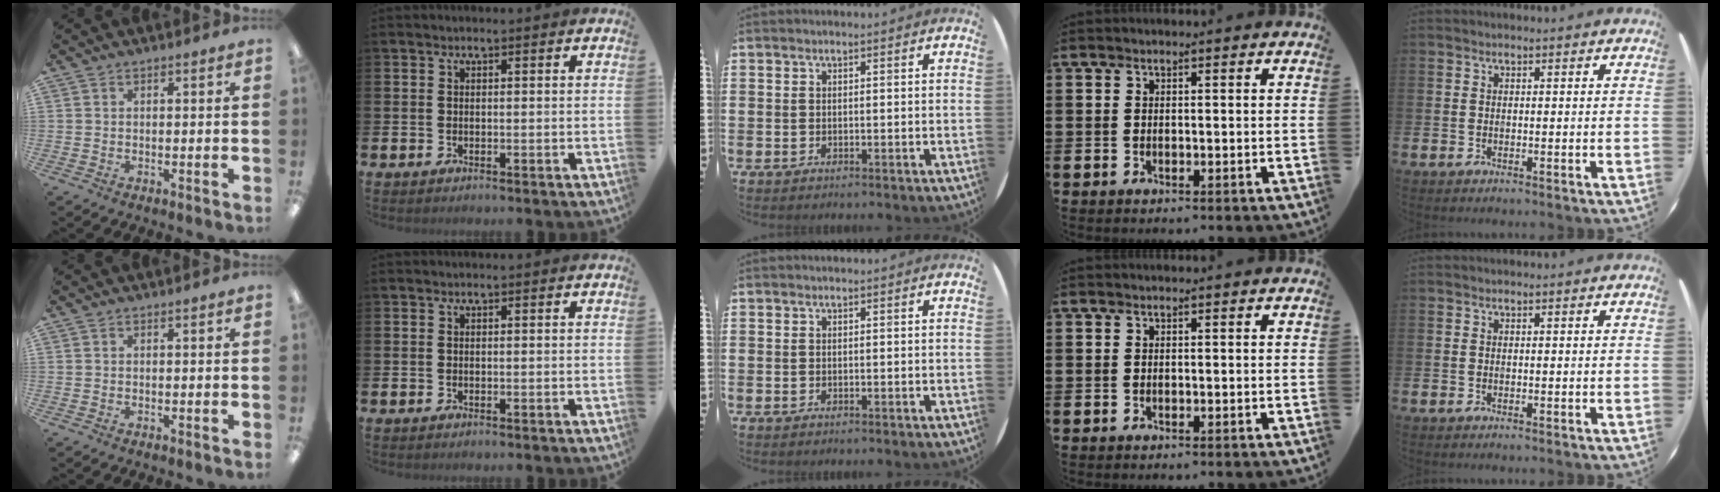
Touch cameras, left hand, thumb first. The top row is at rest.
{}